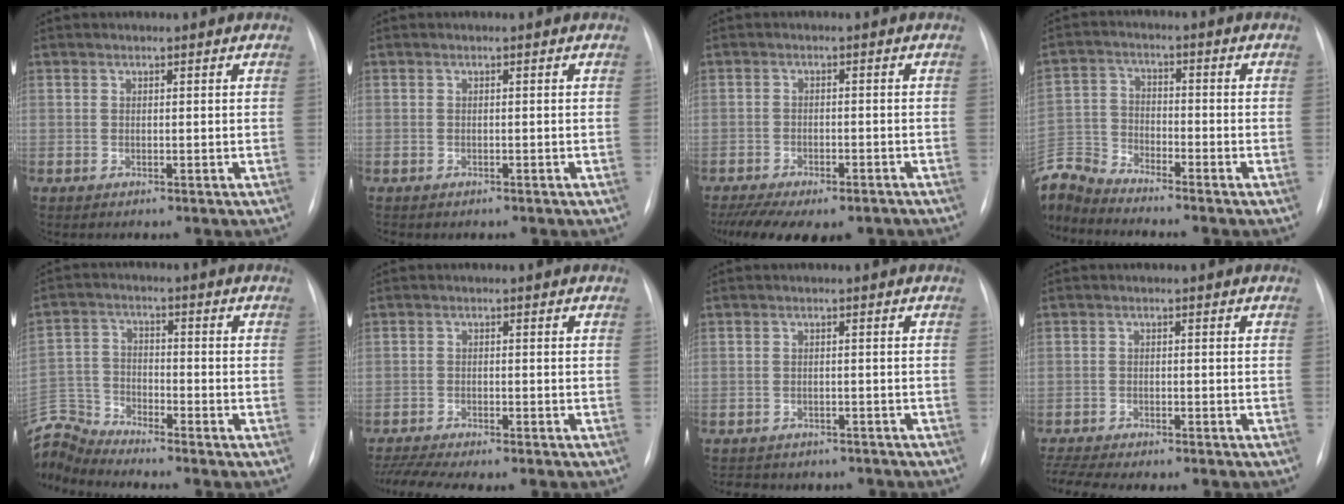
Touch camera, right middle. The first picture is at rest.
{"total": 0.6, "force": [-0.5, 0.3, 0.2], "torque": [-0.012, -0.001, -0.006]}
{"total": 13.8, "force": [-10.2, 6.1, 7.0], "torque": [-0.145, -0.007, -0.134]}
{"total": 8.6, "force": [-8.6, 0.3, 0.6], "torque": [-0.025, 0.006, -0.174]}
{"total": 8.9, "force": [-8.9, -0.7, 0.0], "torque": [-0.017, 0.015, -0.176]}
{"total": 9.9, "force": [-8.7, 1.1, 4.5], "torque": [-0.071, -0.003, -0.129]}
{"total": 8.8, "force": [-7.7, 3.9, 1.9], "torque": [-0.035, 0.007, -0.086]}
{"total": 9.5, "force": [-8.5, 1.3, 3.9], "torque": [-0.065, -0.002, -0.124]}